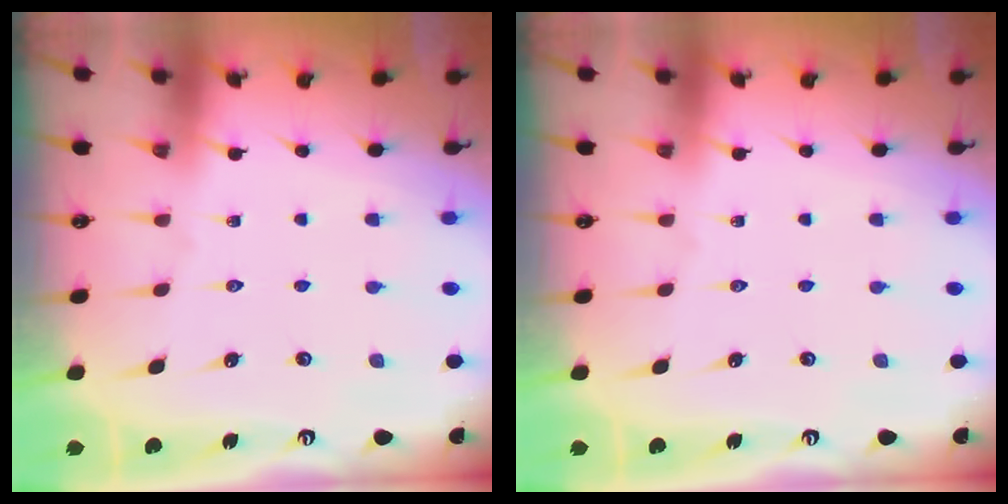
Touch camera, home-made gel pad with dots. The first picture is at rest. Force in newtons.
{"total": 0.0}